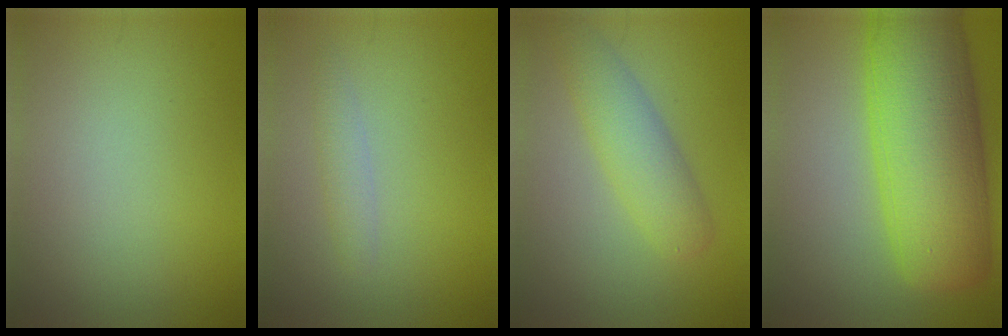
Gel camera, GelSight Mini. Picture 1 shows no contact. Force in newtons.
{"total": 1.4, "press": 1.4, "slide": 0.1}
{"total": 3.8, "press": 3.8, "slide": 0.3}
{"total": 11.9, "press": 11.9, "slide": 0.3}